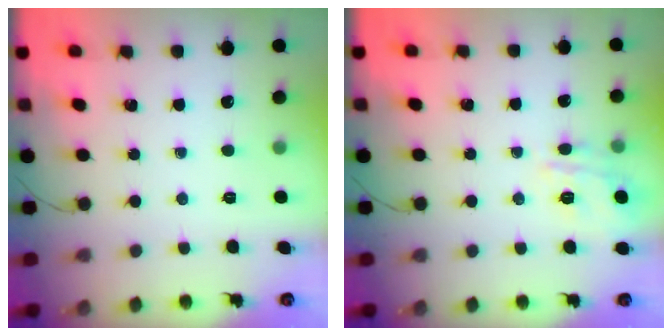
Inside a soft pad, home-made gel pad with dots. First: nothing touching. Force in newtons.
{"total": 10.0, "press": 10.0, "slide": 0.6}